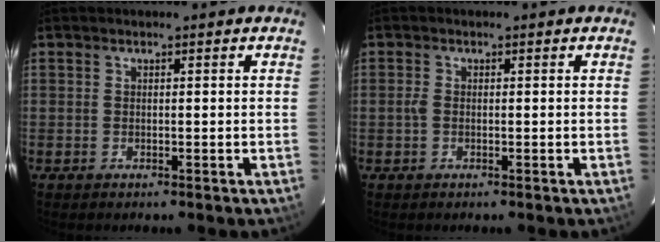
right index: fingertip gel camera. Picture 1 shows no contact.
{"total": 1.0, "force": [-0.3, 0.7, 0.7], "torque": [-0.017, 0.002, -0.007]}